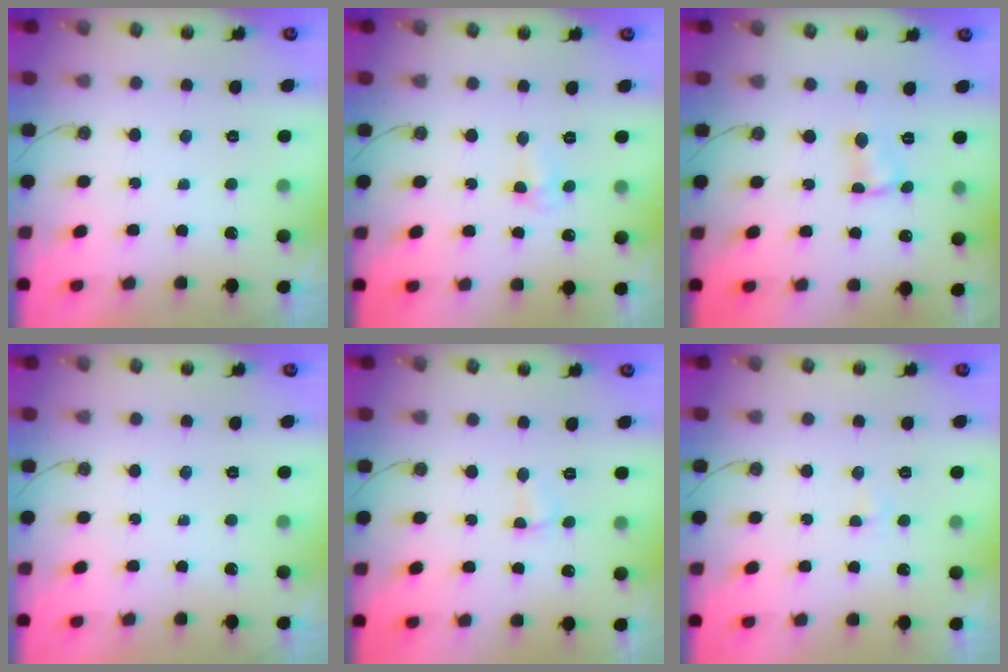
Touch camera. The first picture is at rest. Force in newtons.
{"total": 5.0, "press": 3.7, "slide": 3.4}
{"total": 1.7, "press": 1.6, "slide": 0.2}
{"total": 0.0}
{"total": 2.7, "press": 2.6, "slide": 0.7}
{"total": 2.3, "press": 2.3, "slide": 0.4}